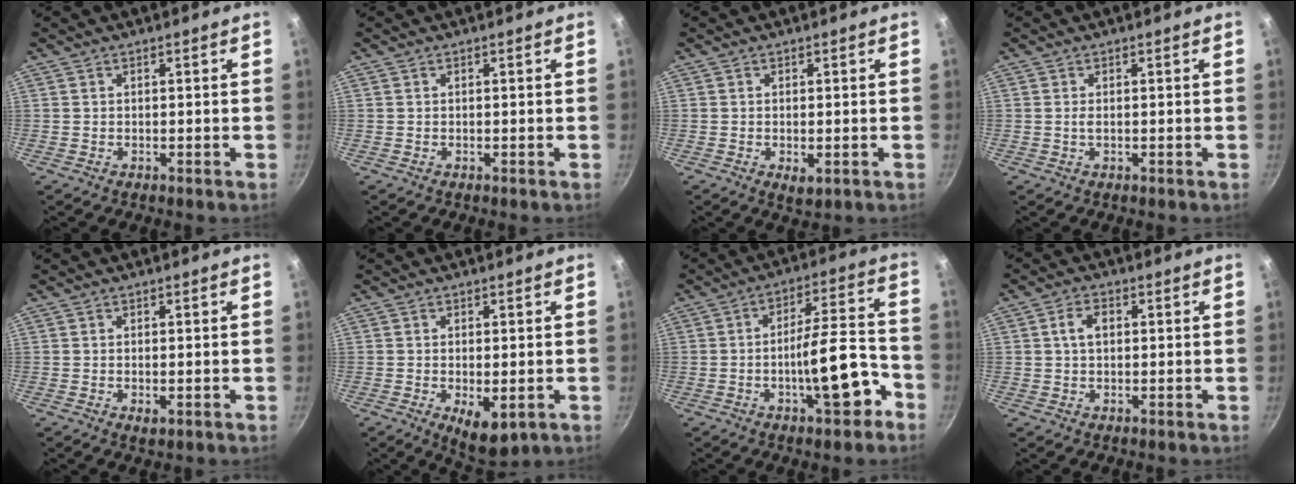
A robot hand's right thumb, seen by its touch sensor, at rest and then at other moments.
{"total": 0.0}
{"total": 2.5, "force": [-0.6, 1.1, 2.1], "torque": [-0.035, -0.009, -0.006]}
{"total": 1.3, "force": [0.0, 0.5, 1.2], "torque": [-0.026, -0.001, 0.000]}
{"total": 1.6, "force": [-0.4, 0.7, 1.4], "torque": [-0.025, -0.004, -0.004]}
{"total": 6.7, "force": [-1.9, 3.0, 5.7], "torque": [-0.075, -0.008, -0.014]}
{"total": 13.1, "force": [-5.6, 4.1, 11.1], "torque": [-0.135, 0.056, -0.080]}
{"total": 3.8, "force": [0.6, 2.5, 2.8], "torque": [-0.041, 0.009, 0.008]}